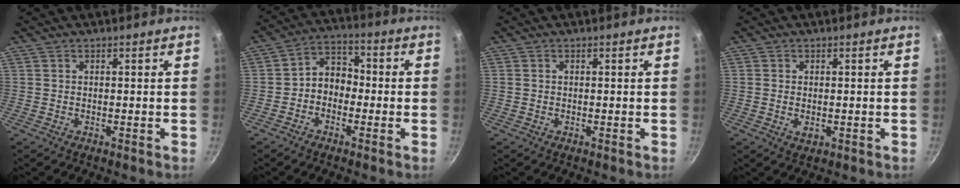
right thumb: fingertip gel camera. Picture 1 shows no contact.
{"total": 6.3, "force": [-1.6, 5.0, 3.6], "torque": [-0.025, 0.033, -0.043]}
{"total": 0.0}
{"total": 2.2, "force": [-0.4, 1.5, 1.6], "torque": [-0.028, -0.004, -0.005]}